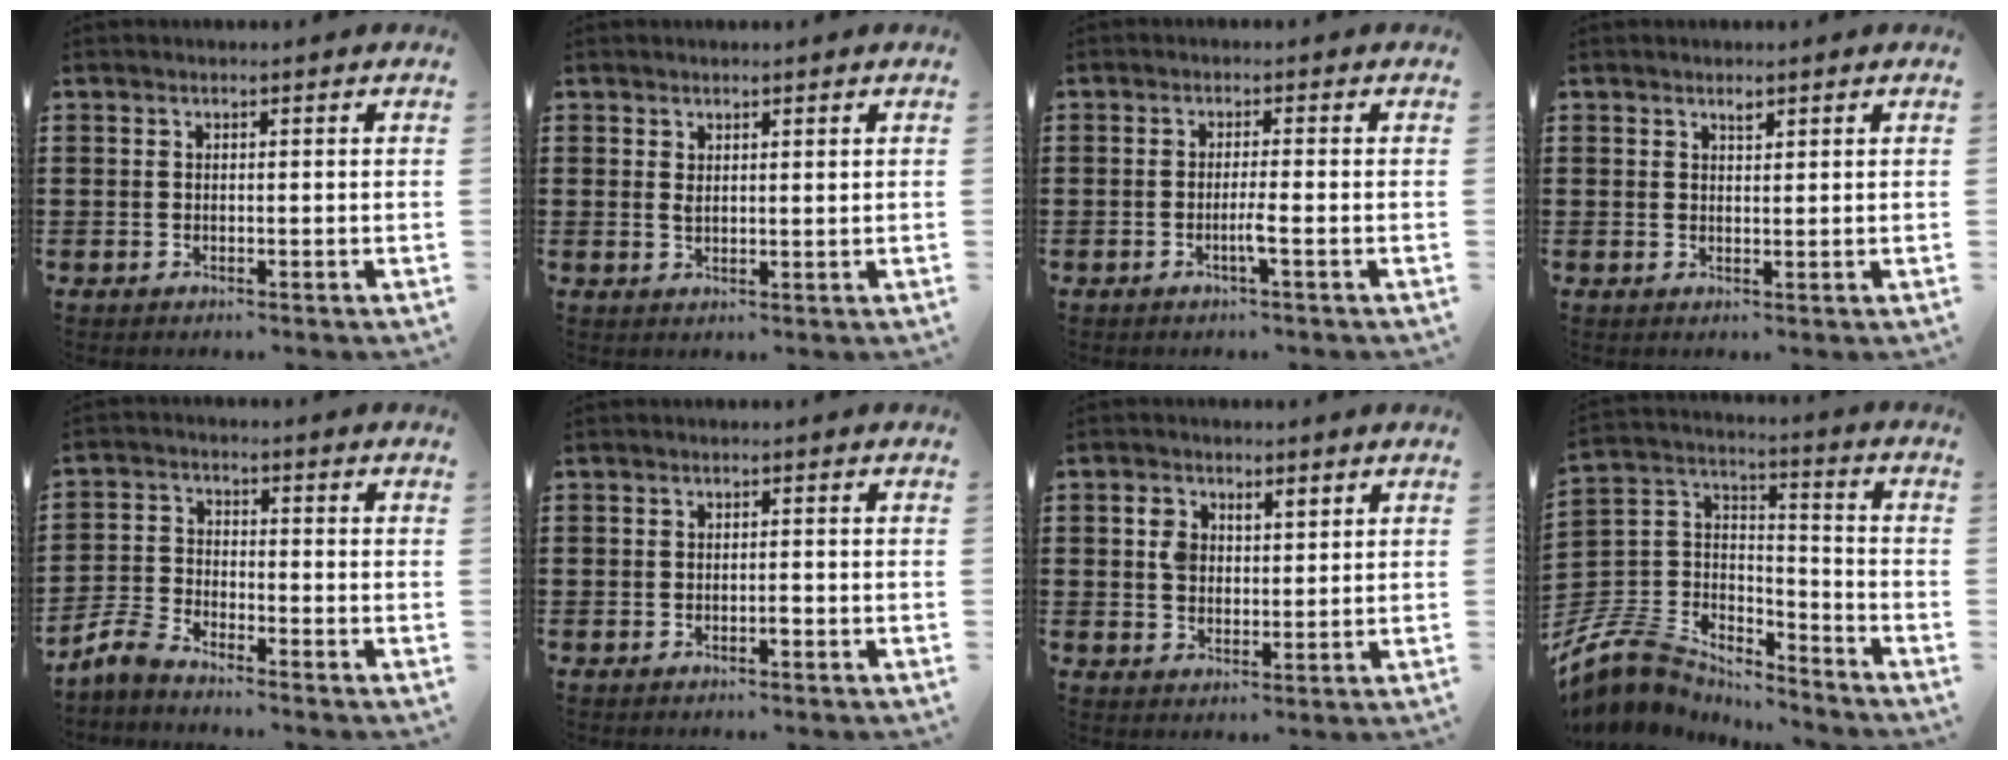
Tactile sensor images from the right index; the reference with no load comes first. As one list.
[{"total": 1.5, "force": [1.0, 0.5, 1.0], "torque": [-0.024, 0.001, 0.018]}, {"total": 2.5, "force": [-1.0, -0.3, 2.2], "torque": [-0.039, -0.006, -0.021]}, {"total": 1.1, "force": [0.9, 0.4, 0.6], "torque": [-0.014, 0.001, 0.016]}, {"total": 4.3, "force": [-4.1, 0.4, 1.2], "torque": [-0.051, -0.005, -0.090]}, {"total": 1.1, "force": [-0.7, 0.4, 0.8], "torque": [-0.017, -0.004, -0.012]}, {"total": 3.6, "force": [1.3, 2.8, 1.9], "torque": [-0.048, 0.011, 0.023]}, {"total": 9.2, "force": [-7.9, 4.2, 1.7], "torque": [-0.082, 0.000, -0.166]}]